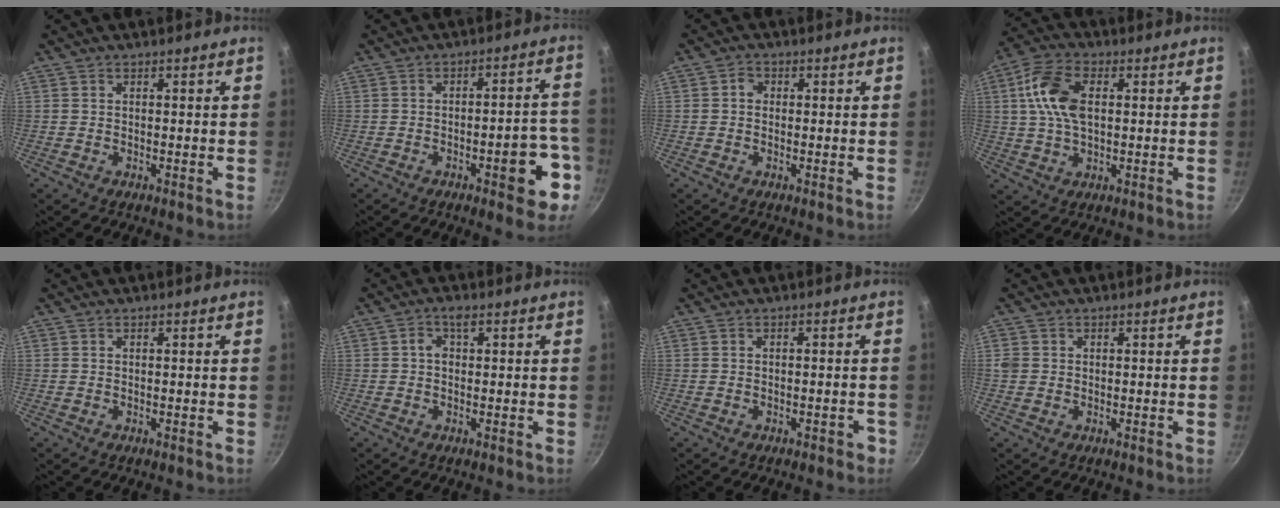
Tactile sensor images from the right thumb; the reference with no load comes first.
{"total": 10.4, "force": [-4.4, 4.0, 8.5], "torque": [-0.075, 0.040, -0.051]}
{"total": 2.0, "force": [0.1, 1.7, 1.0], "torque": [-0.012, 0.005, -0.003]}
{"total": 10.9, "force": [2.0, 6.2, 8.7], "torque": [-0.163, 0.015, 0.029]}
{"total": 0.0}
{"total": 2.6, "force": [0.4, 1.7, 2.0], "torque": [-0.027, 0.007, 0.003]}
{"total": 1.6, "force": [-1.0, 0.9, 0.9], "torque": [-0.002, 0.019, -0.003]}
{"total": 1.8, "force": [0.1, 1.6, 0.7], "torque": [-0.010, 0.003, -0.001]}